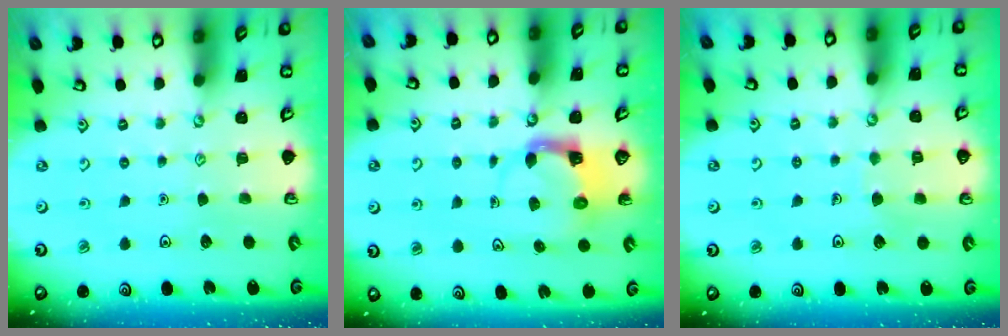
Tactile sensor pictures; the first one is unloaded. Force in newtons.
{"total": 3.9, "press": 3.8, "slide": 0.6}
{"total": 4.1, "press": 4.1, "slide": 0.3}